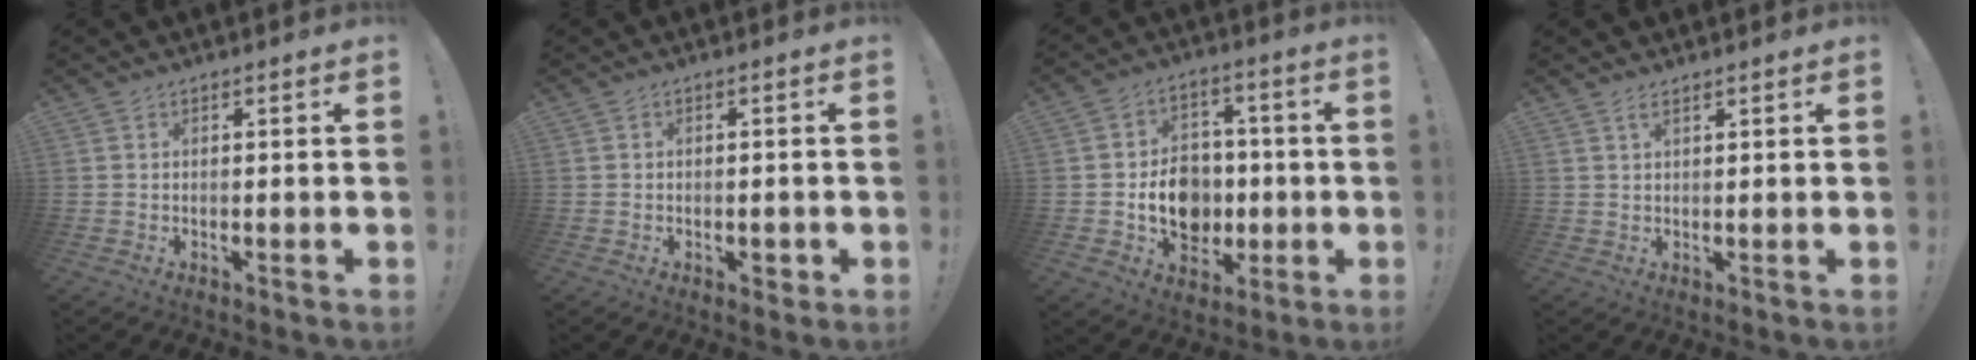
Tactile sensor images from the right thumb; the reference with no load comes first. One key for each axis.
{"total": 2.3, "fx": -0.8, "fy": 1.6, "fz": 1.4, "tx": -0.014, "ty": 0.004, "tz": -0.014}
{"total": 12.6, "fx": -1.7, "fy": 10.6, "fz": 6.7, "tx": -0.103, "ty": 0.009, "tz": -0.022}
{"total": 1.6, "fx": 1.2, "fy": 0.5, "fz": 1.0, "tx": -0.021, "ty": -0.002, "tz": 0.022}